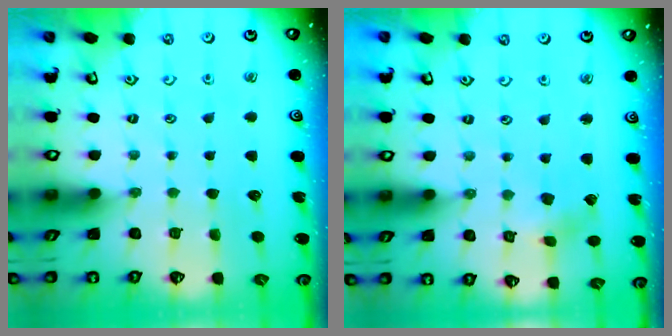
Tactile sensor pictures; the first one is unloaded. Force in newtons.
{"total": 3.6, "press": 3.6, "slide": 0.2}